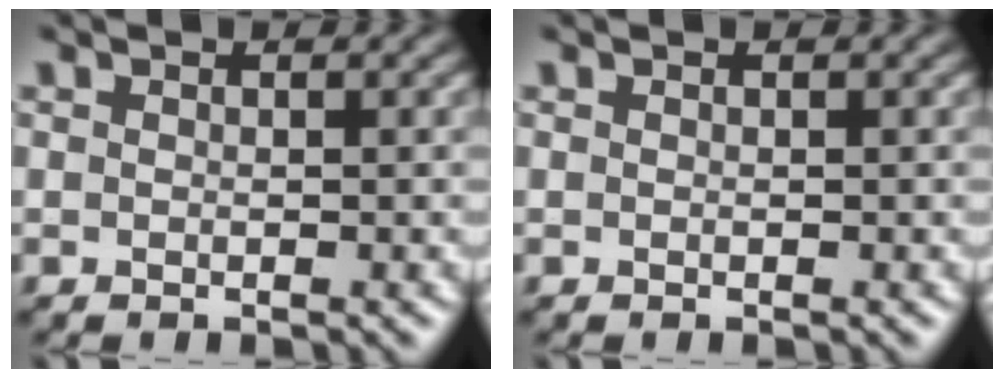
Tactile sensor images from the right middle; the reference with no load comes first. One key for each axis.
{"total": 0.0}